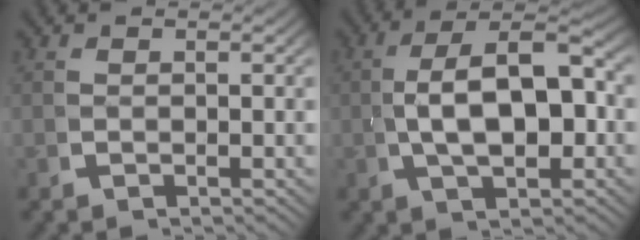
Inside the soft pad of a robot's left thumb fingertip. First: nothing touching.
{"total": 9.6, "force": [0.2, 5.4, 8.0], "torque": [-0.139, -0.017, 0.017]}